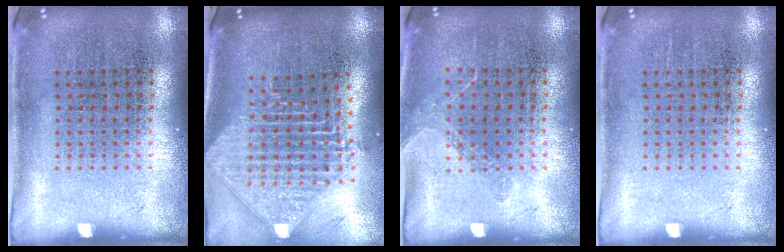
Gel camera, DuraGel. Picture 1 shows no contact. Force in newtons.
{"total": 2.3, "press": 1.8, "slide": 1.5}
{"total": 0.9, "press": 0.7, "slide": 0.6}
{"total": 0.0}